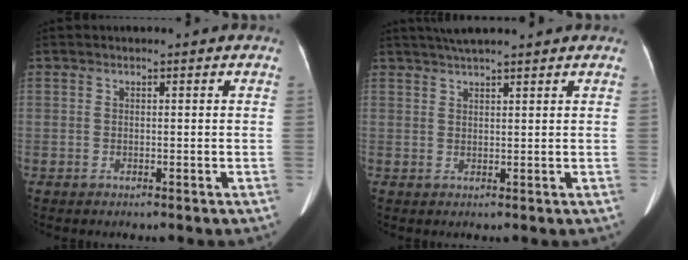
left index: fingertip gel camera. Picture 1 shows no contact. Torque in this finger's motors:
{"motor_torque": [-0.73, -1.30, -0.09, -0.03]}